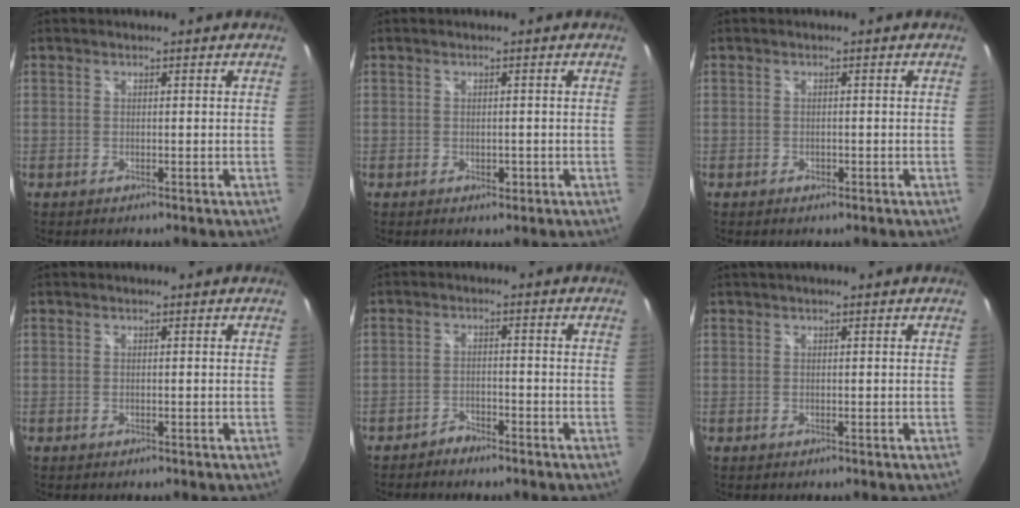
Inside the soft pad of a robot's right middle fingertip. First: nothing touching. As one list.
[{"total": 1.3, "force": [-0.4, 0.9, 0.7], "torque": [-0.007, -0.003, -0.007]}, {"total": 0.9, "force": [-0.5, 0.6, 0.4], "torque": [-0.006, -0.004, -0.010]}, {"total": 0.0}, {"total": 2.7, "force": [-2.5, 0.9, 0.5], "torque": [-0.018, 0.001, -0.044]}, {"total": 1.9, "force": [1.5, -0.2, 1.2], "torque": [-0.022, 0.008, 0.015]}]